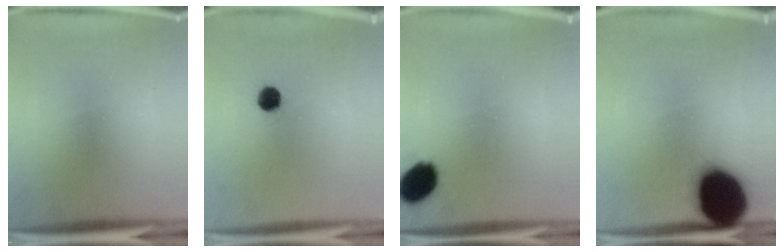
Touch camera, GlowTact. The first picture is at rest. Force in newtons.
{"total": 4.3}
{"total": 8.8}
{"total": 20.5}